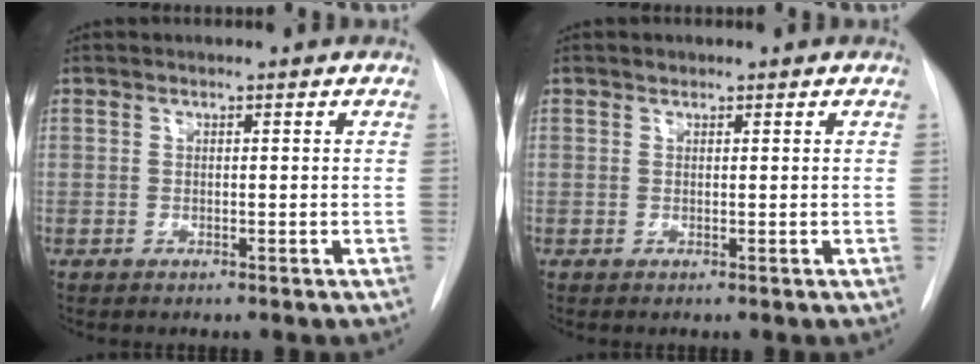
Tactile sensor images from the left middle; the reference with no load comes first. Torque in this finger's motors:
{"motor_torque": [0.04, -0.04, 0.01, 0.00]}